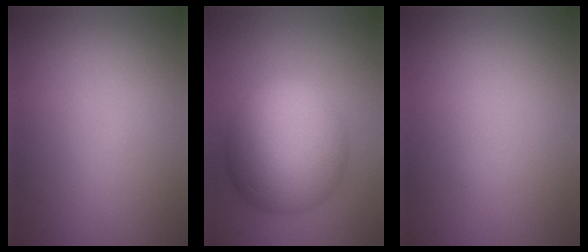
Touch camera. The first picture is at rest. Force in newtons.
{"total": 10.4, "press": 10.4, "slide": 0.3}
{"total": 0.0}